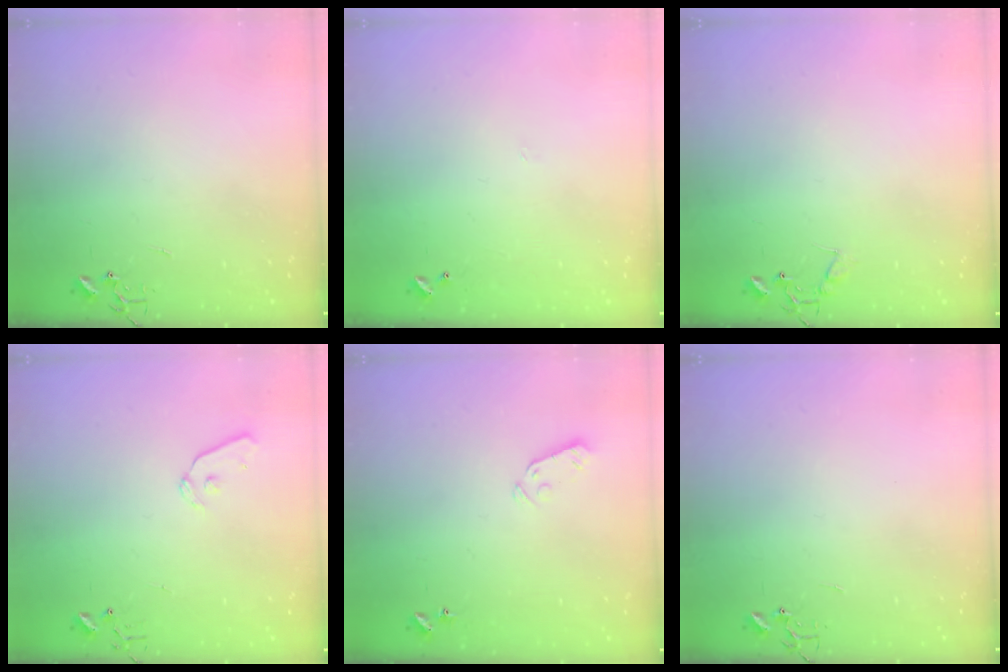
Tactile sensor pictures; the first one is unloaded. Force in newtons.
{"total": 4.5, "press": 4.4, "slide": 0.4}
{"total": 7.5, "press": 7.5, "slide": 0.4}
{"total": 8.7, "press": 8.7, "slide": 0.9}
{"total": 3.5, "press": 3.5, "slide": 0.4}
{"total": 0.0}